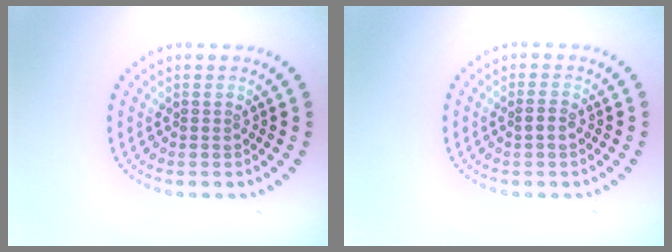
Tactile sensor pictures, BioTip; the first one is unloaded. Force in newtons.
{"total": 1.0, "press": 0.9, "slide": 0.3}